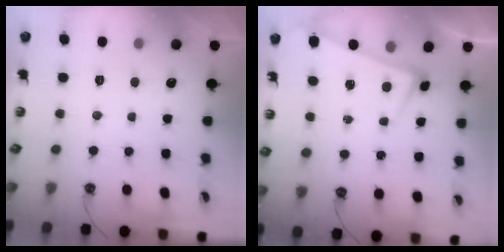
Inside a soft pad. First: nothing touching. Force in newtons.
{"total": 0.8, "press": 0.7, "slide": 0.5}